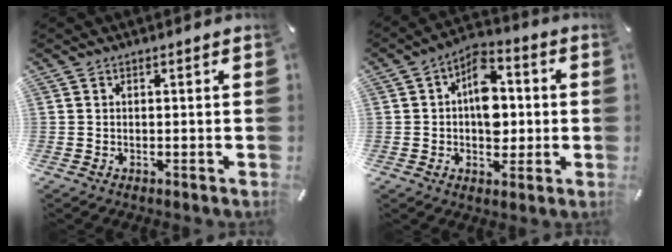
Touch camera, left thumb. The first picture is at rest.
{"total": 10.8, "force": [0.1, 7.6, 7.7], "torque": [-0.109, 0.009, 0.002]}